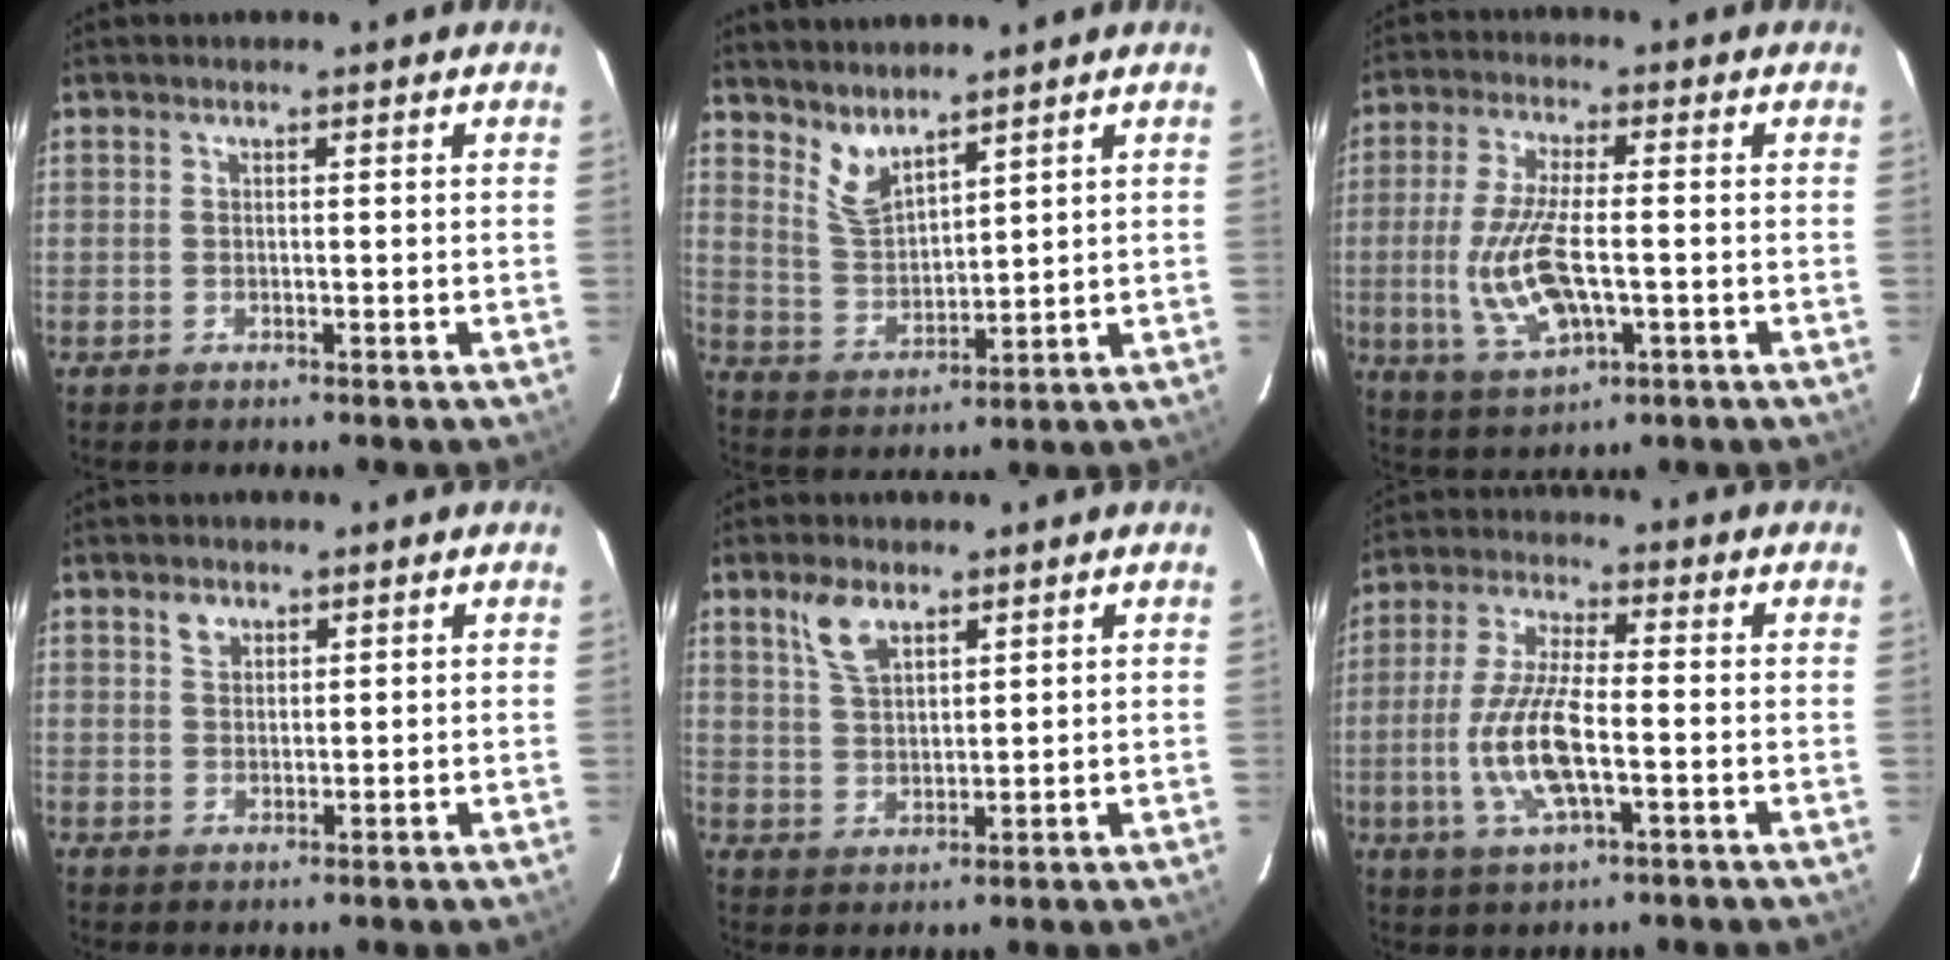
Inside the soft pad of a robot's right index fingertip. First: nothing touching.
{"total": 6.0, "force": [4.9, 1.8, 2.9], "torque": [-0.055, -0.007, 0.104]}
{"total": 12.2, "force": [-2.2, 4.1, 11.3], "torque": [-0.233, -0.012, -0.036]}
{"total": 2.2, "force": [1.4, 1.5, 0.8], "torque": [-0.013, 0.006, 0.025]}
{"total": 5.9, "force": [3.7, 2.9, 3.6], "torque": [-0.071, 0.009, 0.076]}
{"total": 11.7, "force": [-2.6, 3.2, 10.9], "torque": [-0.230, -0.004, -0.053]}